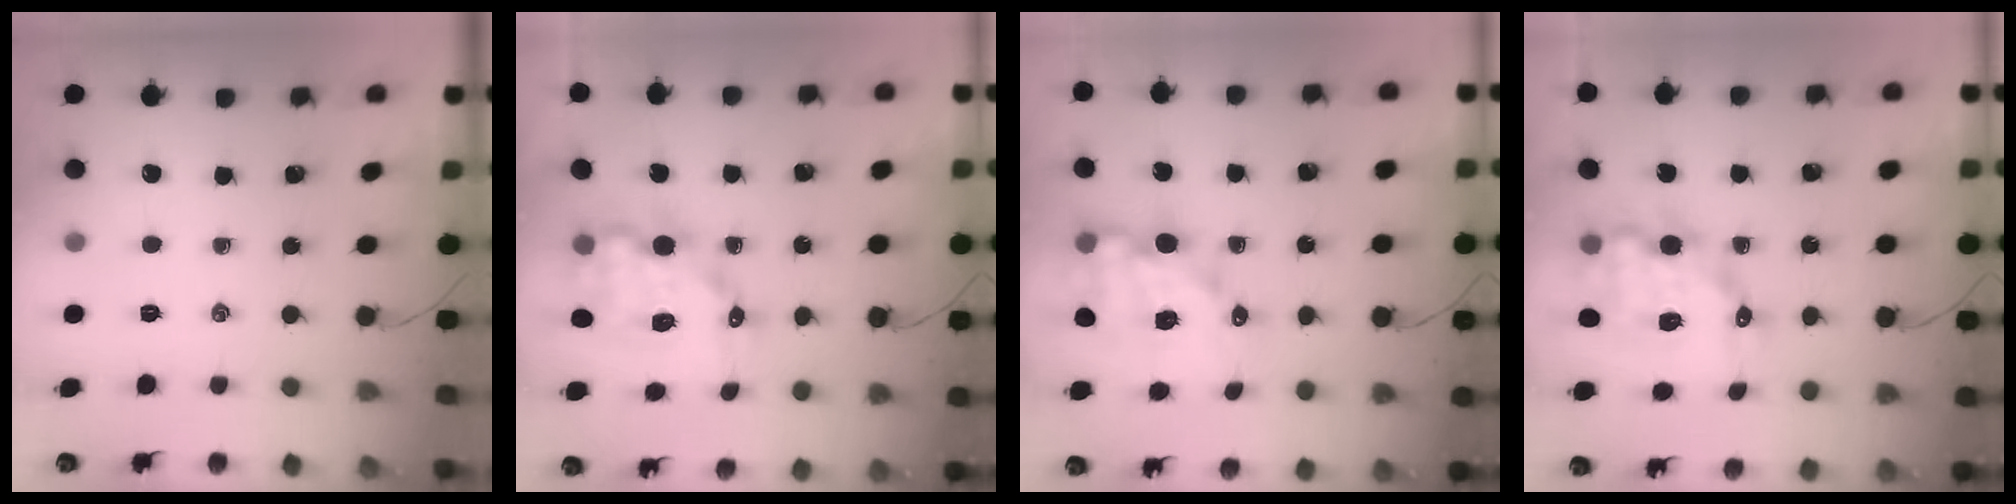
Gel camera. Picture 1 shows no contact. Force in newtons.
{"total": 12.1, "press": 11.6, "slide": 3.3}
{"total": 12.2, "press": 11.8, "slide": 3.0}
{"total": 10.9, "press": 10.6, "slide": 2.6}